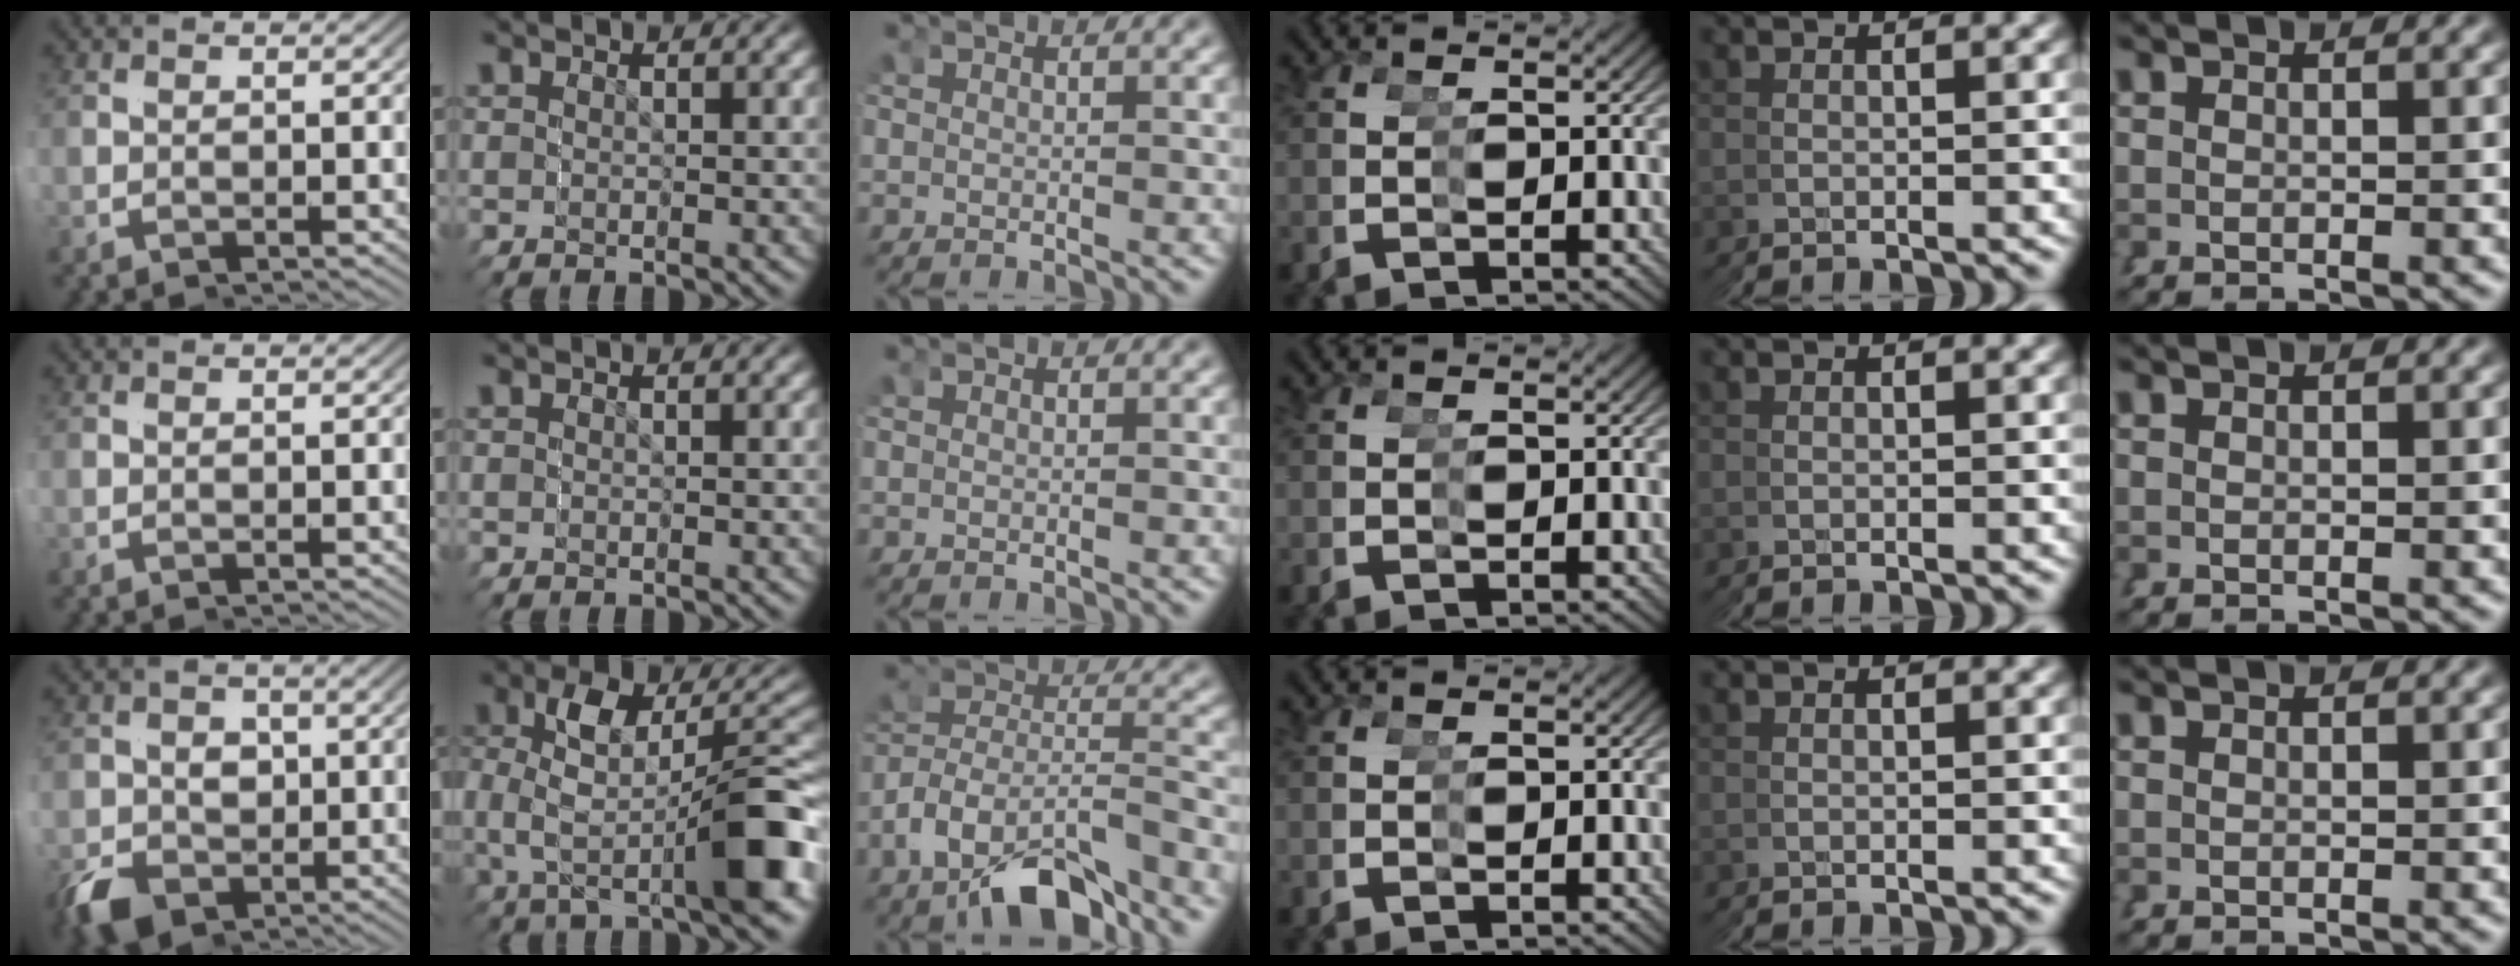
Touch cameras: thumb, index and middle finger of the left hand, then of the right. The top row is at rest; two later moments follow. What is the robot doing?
{"motion": "grasp_and_lifting", "object": "stress ball aka squeeze ball"}